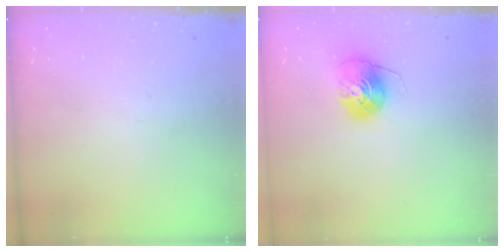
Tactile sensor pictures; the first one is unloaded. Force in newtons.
{"total": 8.1, "press": 8.1, "slide": 0.5}